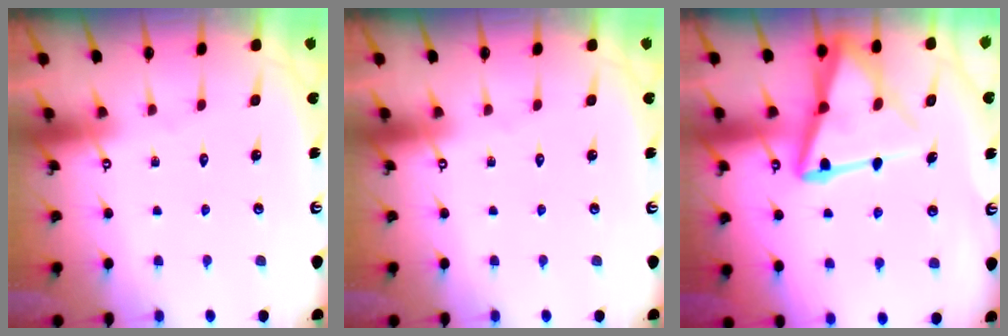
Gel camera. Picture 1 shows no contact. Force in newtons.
{"total": 0.0}
{"total": 15.9, "press": 15.8, "slide": 1.7}